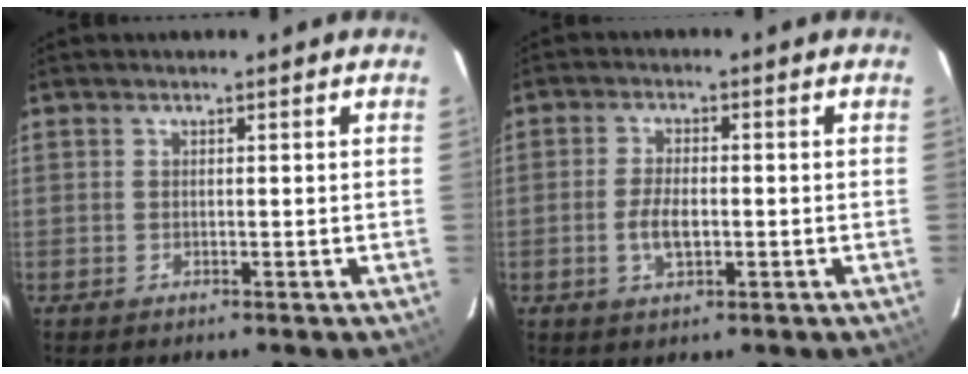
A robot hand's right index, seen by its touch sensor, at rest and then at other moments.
{"total": 4.8, "force": [-1.2, 2.2, 4.1], "torque": [-0.083, -0.003, -0.020]}